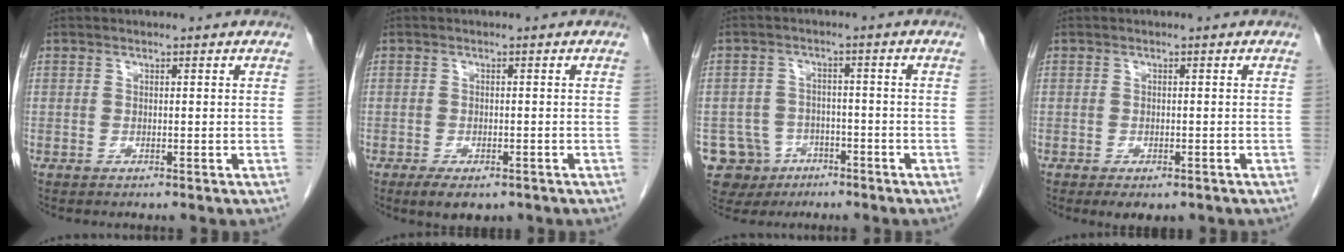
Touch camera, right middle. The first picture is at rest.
{"total": 4.6, "force": [-3.1, 2.0, 2.7], "torque": [-0.043, -0.007, -0.042]}
{"total": 7.6, "force": [-4.0, 6.5, 0.6], "torque": [-0.018, 0.009, -0.054]}
{"total": 3.4, "force": [-2.3, 1.6, 1.9], "torque": [-0.023, -0.005, -0.024]}